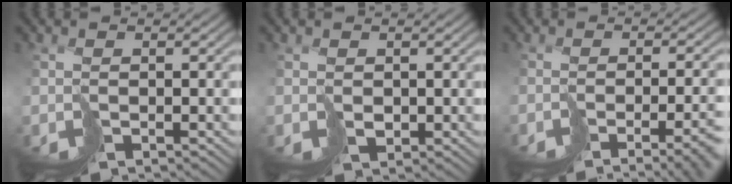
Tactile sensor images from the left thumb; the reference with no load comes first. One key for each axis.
{"total": 1.4, "fx": 1.3, "fy": 0.6, "fz": 0.1, "tx": 0.000, "ty": 0.001, "tz": 0.027}
{"total": 6.5, "fx": -4.0, "fy": 1.0, "fz": 5.0, "tx": -0.047, "ty": -0.018, "tz": -0.040}